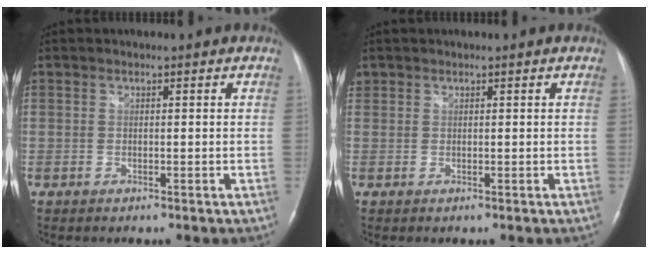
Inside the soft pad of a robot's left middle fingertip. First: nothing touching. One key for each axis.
{"total": 0.8, "fx": 0.5, "fy": 0.6, "fz": 0.0, "tx": 0.004, "ty": 0.008, "tz": 0.010}